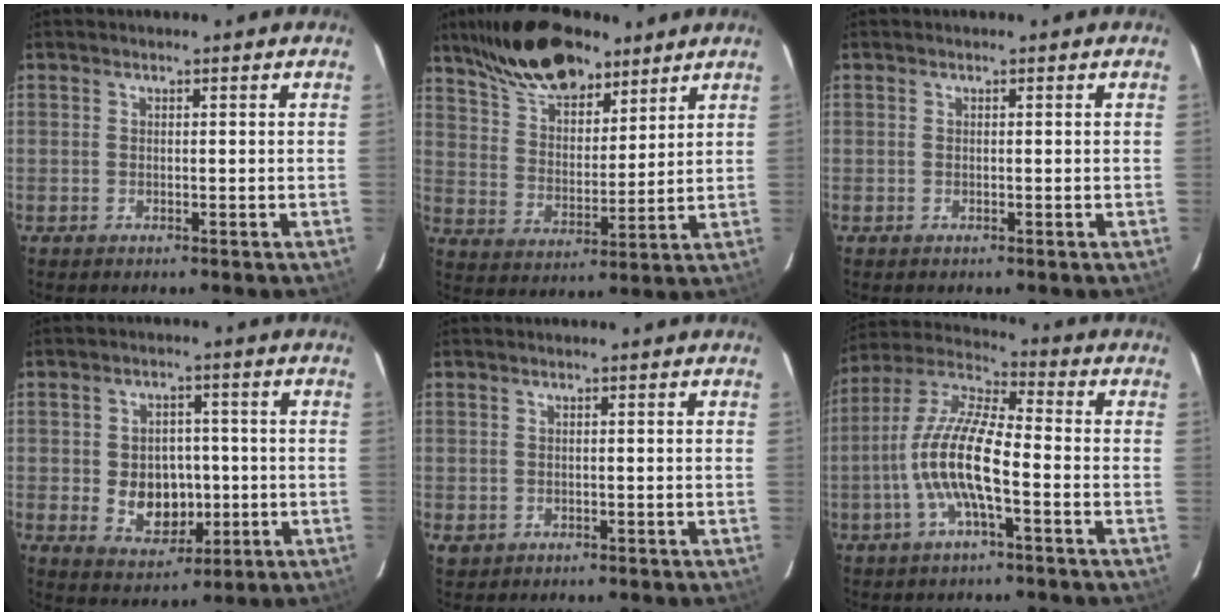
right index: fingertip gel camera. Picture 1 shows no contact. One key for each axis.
{"total": 16.4, "fx": 11.7, "fy": 7.1, "fz": 9.0, "tx": -0.167, "ty": 0.037, "tz": 0.211}
{"total": 0.0}
{"total": 8.9, "fx": -1.2, "fy": 6.9, "fz": 5.4, "tx": -0.113, "ty": 0.004, "tz": 0.000}
{"total": 1.8, "fx": -0.3, "fy": 1.7, "fz": 0.6, "tx": -0.007, "ty": -0.003, "tz": -0.002}
{"total": 13.1, "fx": -3.6, "fy": 3.0, "fz": 12.3, "tx": -0.250, "ty": 0.004, "tz": -0.074}